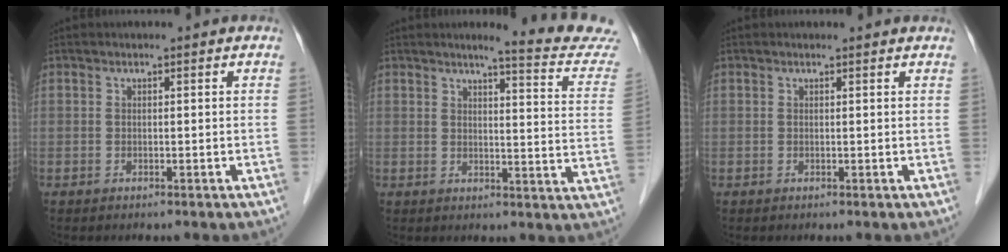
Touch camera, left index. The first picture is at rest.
{"total": 11.0, "force": [10.4, -0.9, 3.3], "torque": [-0.034, -0.065, 0.103]}
{"total": 1.9, "force": [1.9, 0.2, 0.3], "torque": [-0.013, 0.007, 0.016]}